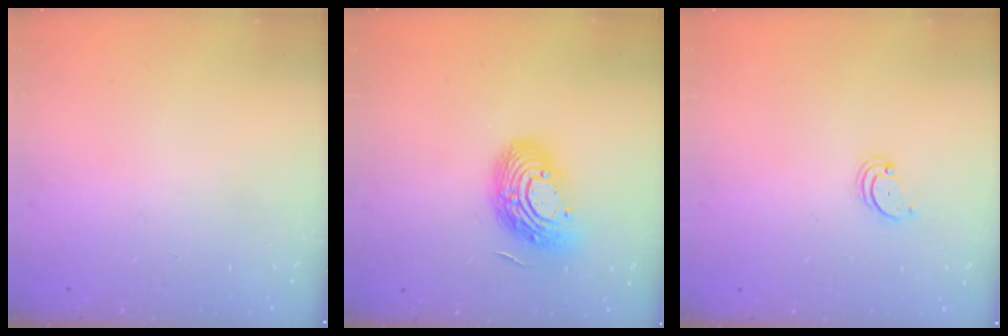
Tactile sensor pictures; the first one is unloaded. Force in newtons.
{"total": 14.5, "press": 14.5, "slide": 1.0}
{"total": 2.2, "press": 2.2, "slide": 0.2}